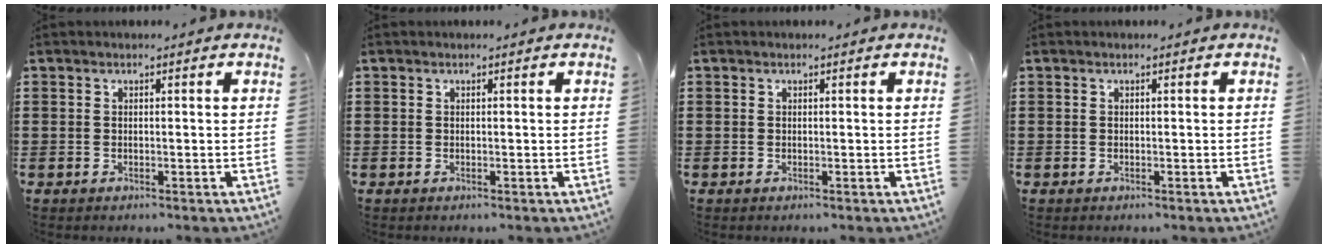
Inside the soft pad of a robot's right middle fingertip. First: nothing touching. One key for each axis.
{"total": 0.0}
{"total": 0.0}
{"total": 0.0}